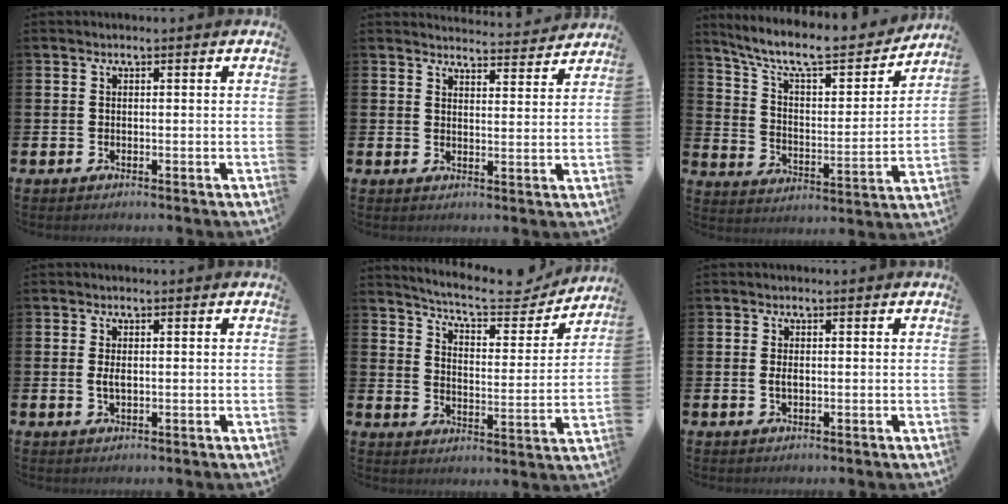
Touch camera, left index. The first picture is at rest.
{"total": 4.1, "force": [4.1, 0.2, 0.1], "torque": [-0.001, -0.034, 0.070]}
{"total": 9.6, "force": [8.3, 2.2, 4.1], "torque": [-0.113, -0.054, 0.142]}
{"total": 1.6, "force": [0.1, 0.7, 1.5], "torque": [-0.025, 0.001, -0.001]}
{"total": 7.2, "force": [6.7, 1.5, 2.2], "torque": [-0.061, -0.052, 0.110]}
{"total": 1.1, "force": [0.0, 0.5, 1.0], "torque": [-0.016, 0.002, -0.003]}